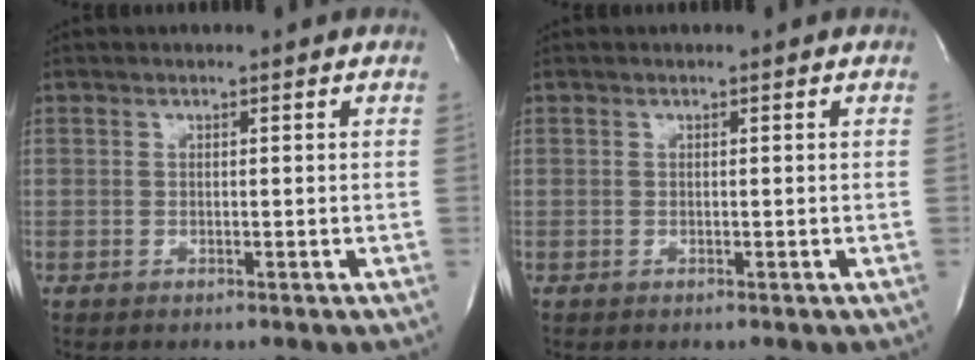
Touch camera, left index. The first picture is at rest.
{"total": 0.0}